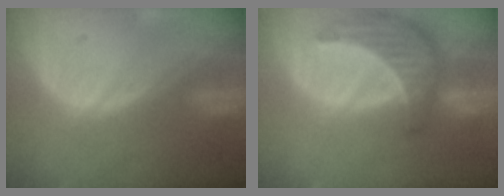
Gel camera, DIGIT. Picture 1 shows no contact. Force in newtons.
{"total": 8.4, "press": 7.8, "slide": 3.3}